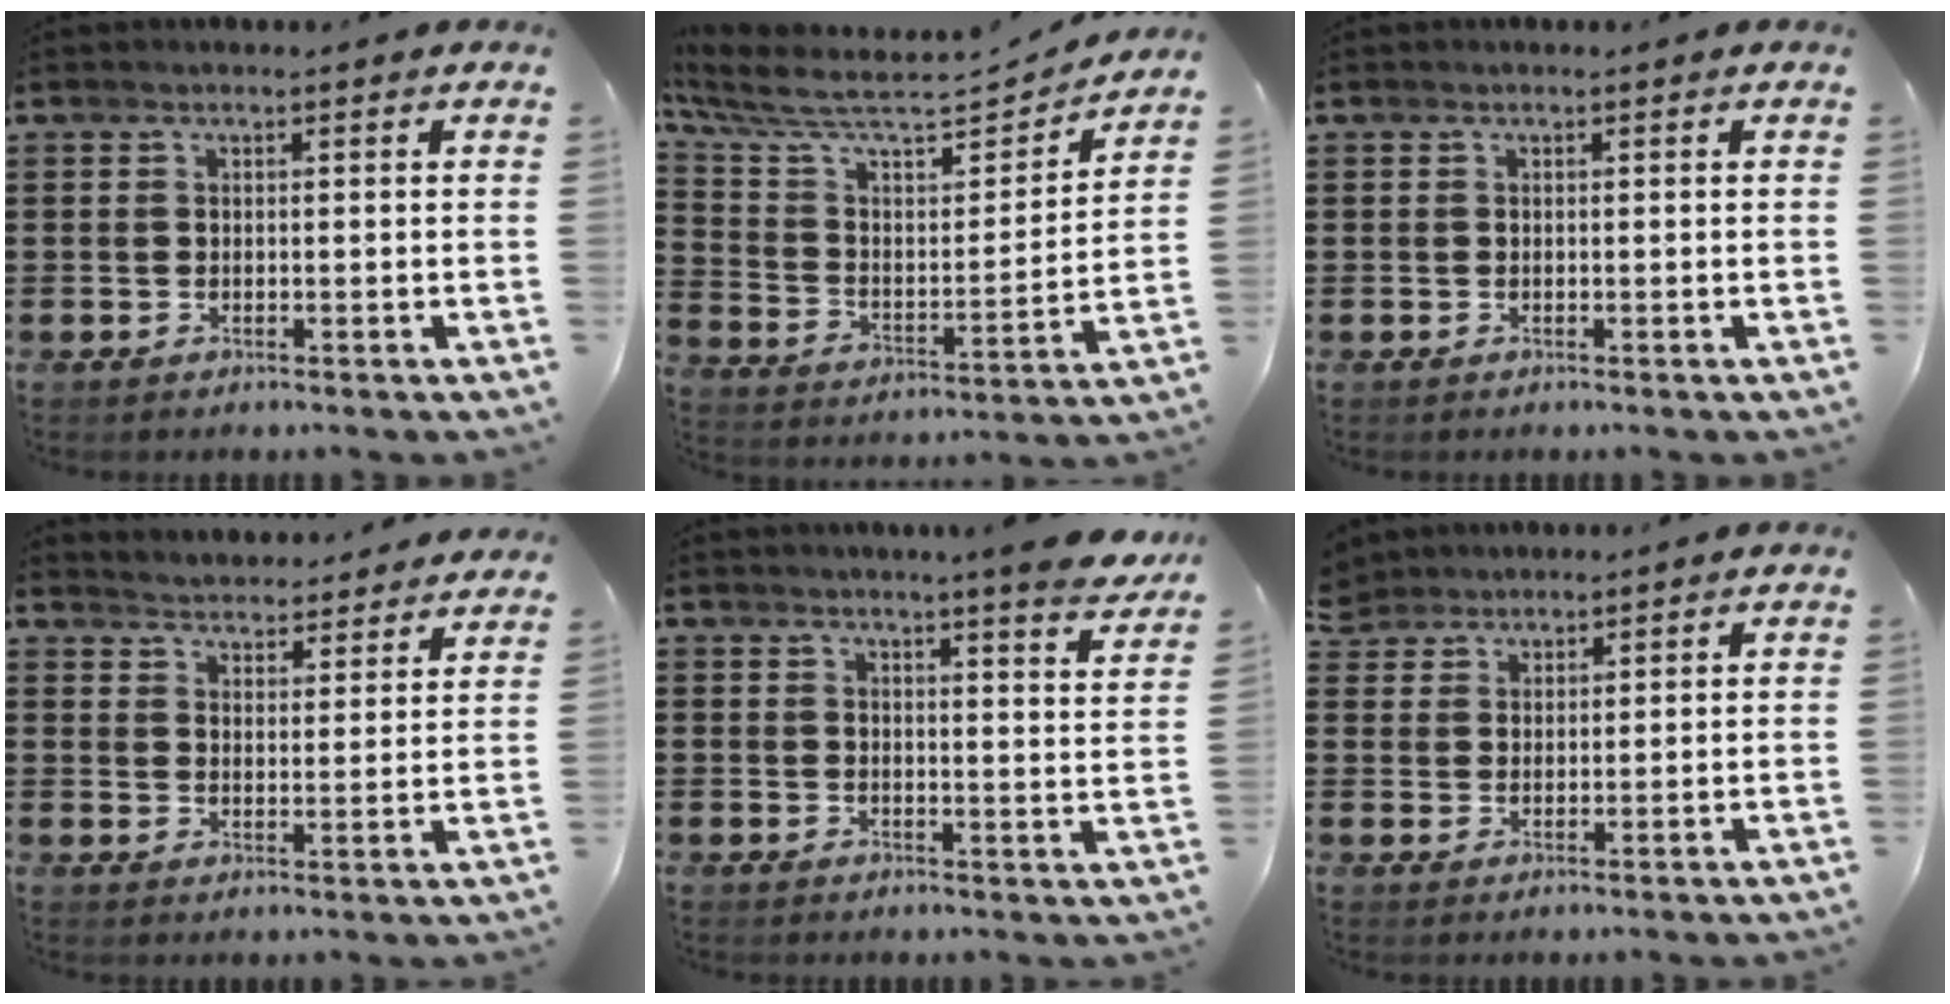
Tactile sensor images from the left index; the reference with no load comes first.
{"total": 7.8, "force": [6.7, 1.7, 3.6], "torque": [-0.105, -0.052, 0.109]}
{"total": 0.0}
{"total": 4.2, "force": [4.2, -0.4, -0.6], "torque": [-0.009, -0.033, 0.071]}
{"total": 5.6, "force": [5.1, -0.7, 2.3], "torque": [-0.047, -0.028, 0.085]}
{"total": 2.9, "force": [2.5, 1.4, -0.3], "torque": [-0.006, 0.003, 0.050]}